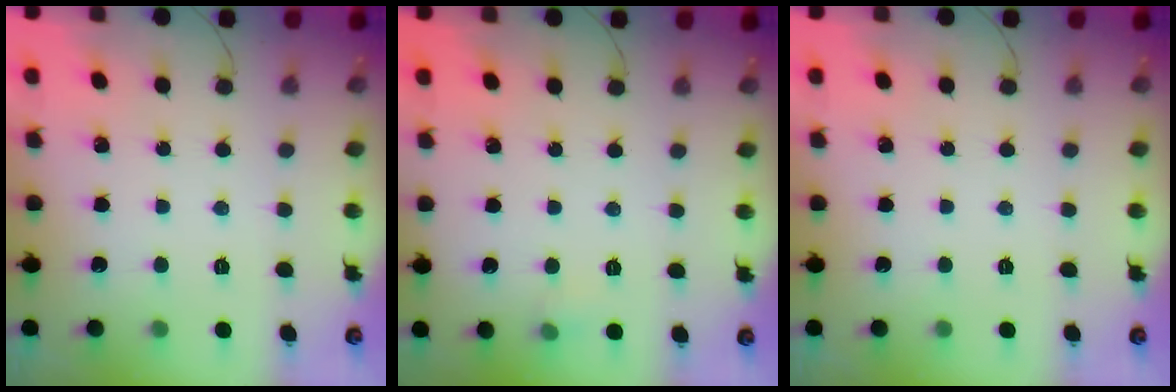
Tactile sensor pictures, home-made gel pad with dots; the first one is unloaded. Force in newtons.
{"total": 3.4, "press": 3.2, "slide": 1.1}
{"total": 0.0}